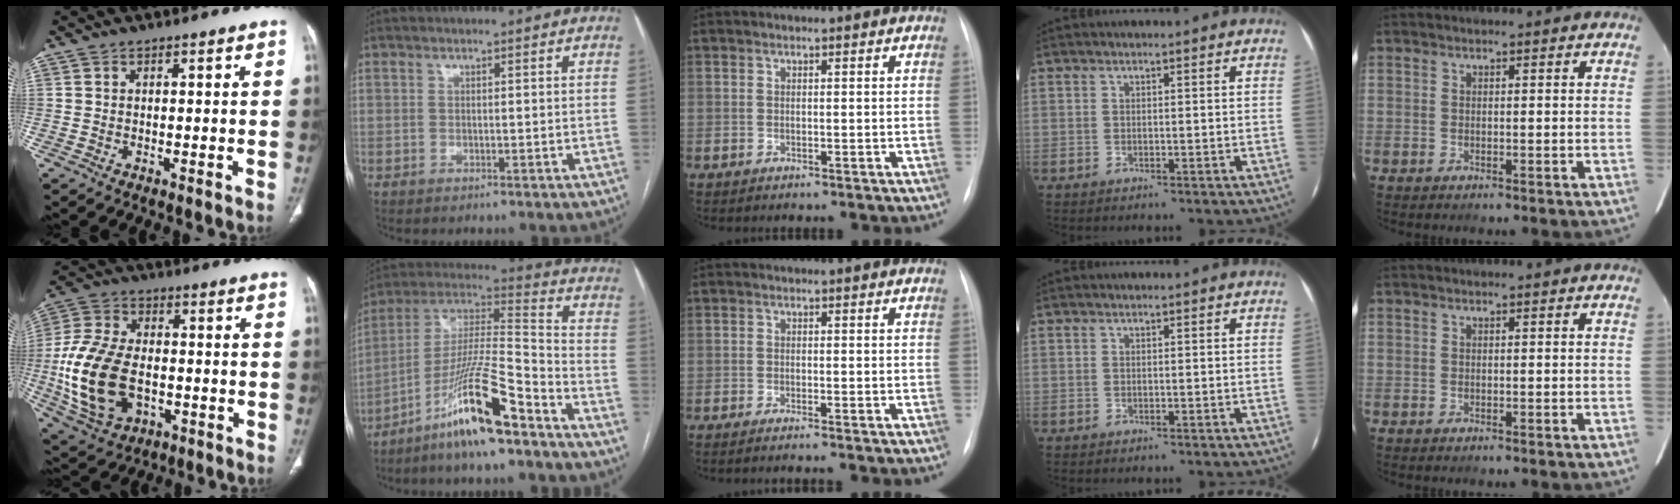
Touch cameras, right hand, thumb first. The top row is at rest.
{"thumb": {"total": 18.8, "force": [-3.2, 12.2, 14.0], "torque": [-0.282, 0.009, -0.047]}, "index": {"total": 16.0, "force": [-10.4, 0.9, 12.1], "torque": [-0.237, -0.005, -0.189]}, "middle": {"total": 2.0, "force": [-1.6, -0.4, 1.1], "torque": [-0.015, 0.002, -0.023]}}